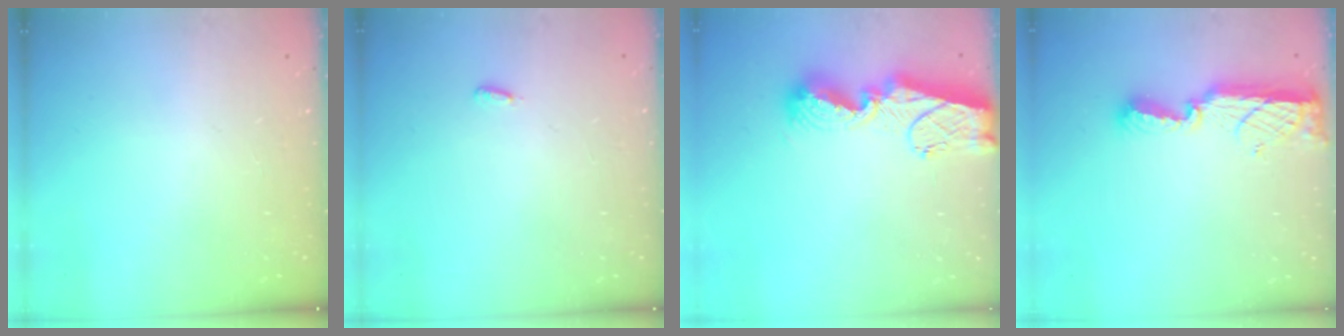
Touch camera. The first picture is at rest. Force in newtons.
{"total": 2.7, "press": 2.6, "slide": 0.9}
{"total": 12.9, "press": 12.9, "slide": 1.4}
{"total": 11.4, "press": 10.2, "slide": 4.9}